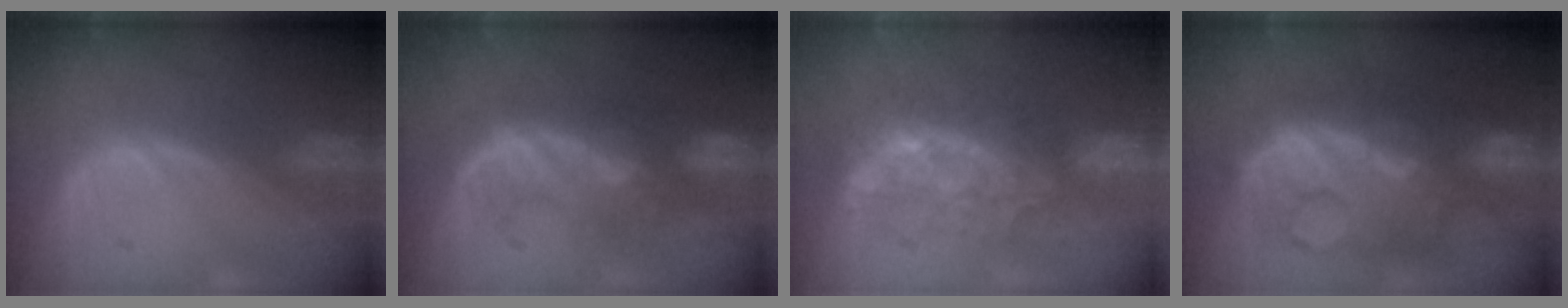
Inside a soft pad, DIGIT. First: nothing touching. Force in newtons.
{"total": 8.0, "press": 7.8, "slide": 1.4}
{"total": 8.5, "press": 7.5, "slide": 4.1}
{"total": 12.1, "press": 12.0, "slide": 1.4}